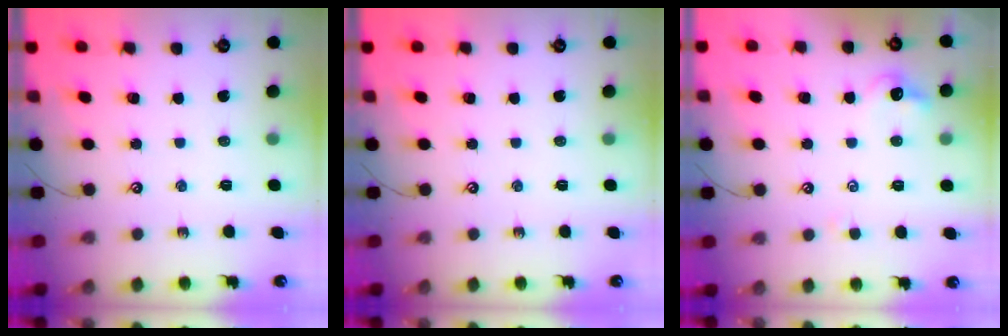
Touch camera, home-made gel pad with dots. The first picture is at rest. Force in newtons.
{"total": 0.0}
{"total": 2.3, "press": 2.3, "slide": 0.4}